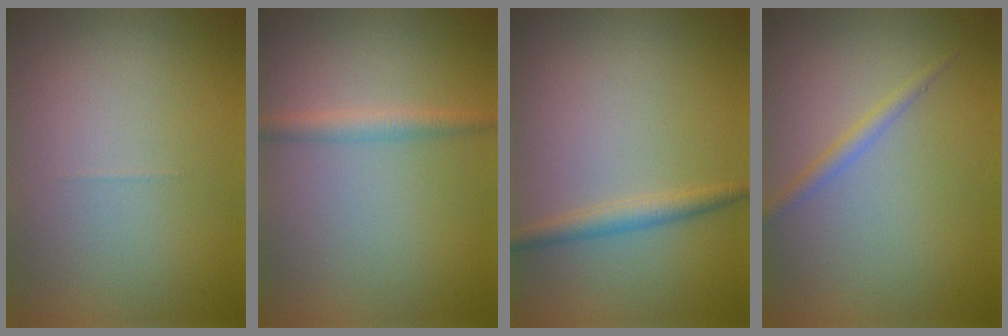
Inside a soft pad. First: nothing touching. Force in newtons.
{"total": 1.9, "press": 1.9, "slide": 0.0}
{"total": 1.9, "press": 1.9, "slide": 0.1}
{"total": 1.3, "press": 1.3, "slide": 0.1}